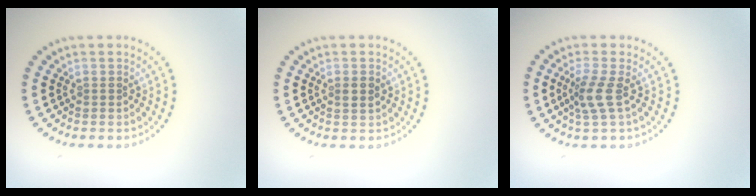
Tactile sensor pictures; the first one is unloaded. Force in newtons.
{"total": 1.1, "press": 1.1, "slide": 0.3}
{"total": 2.4, "press": 1.8, "slide": 1.6}